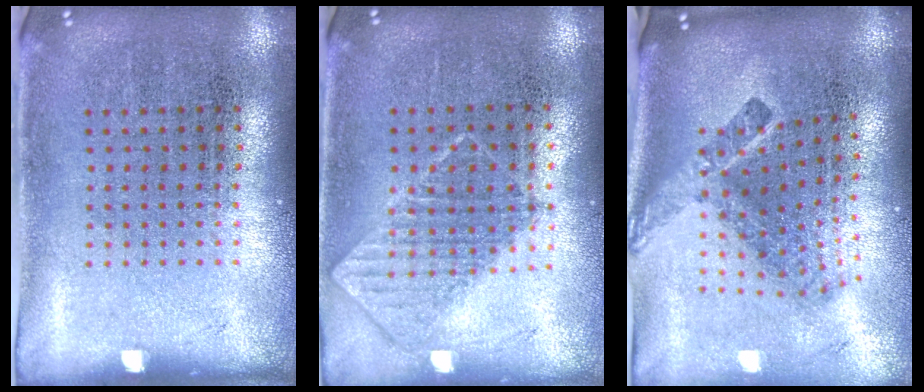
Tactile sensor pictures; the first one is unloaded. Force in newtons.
{"total": 0.7, "press": 0.7, "slide": 0.1}
{"total": 2.5, "press": 1.6, "slide": 2.0}